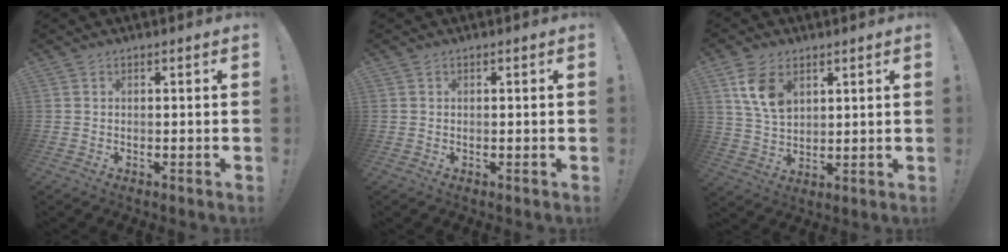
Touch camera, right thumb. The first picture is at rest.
{"total": 0.0}
{"total": 9.9, "force": [4.7, 6.4, 6.0], "torque": [-0.094, -0.011, 0.091]}